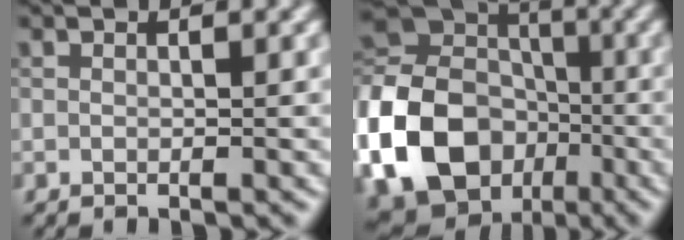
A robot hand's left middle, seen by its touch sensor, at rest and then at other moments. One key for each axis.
{"total": 17.0, "fx": -5.7, "fy": 13.9, "fz": 7.9, "tx": -0.184, "ty": -0.024, "tz": -0.130}